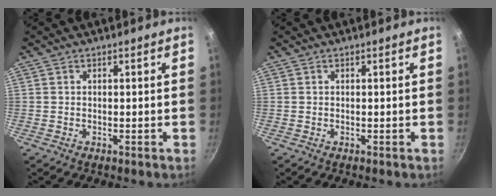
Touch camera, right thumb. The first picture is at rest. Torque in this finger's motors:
{"motor_torque": [-0.06, 0.01, 0.01, 0.01, 0.01]}